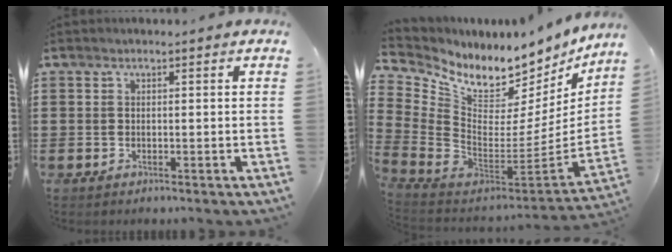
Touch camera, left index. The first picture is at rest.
{"total": 7.2, "force": [6.5, 2.3, 2.2], "torque": [-0.079, -0.077, 0.110]}